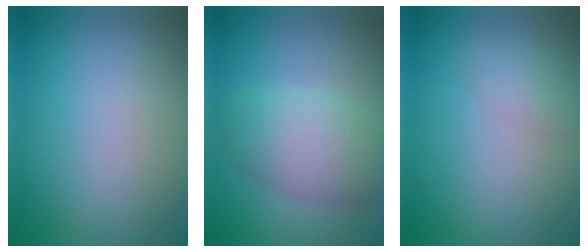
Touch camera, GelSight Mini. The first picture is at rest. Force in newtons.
{"total": 4.9, "press": 4.8, "slide": 0.2}
{"total": 1.5, "press": 1.5, "slide": 0.0}